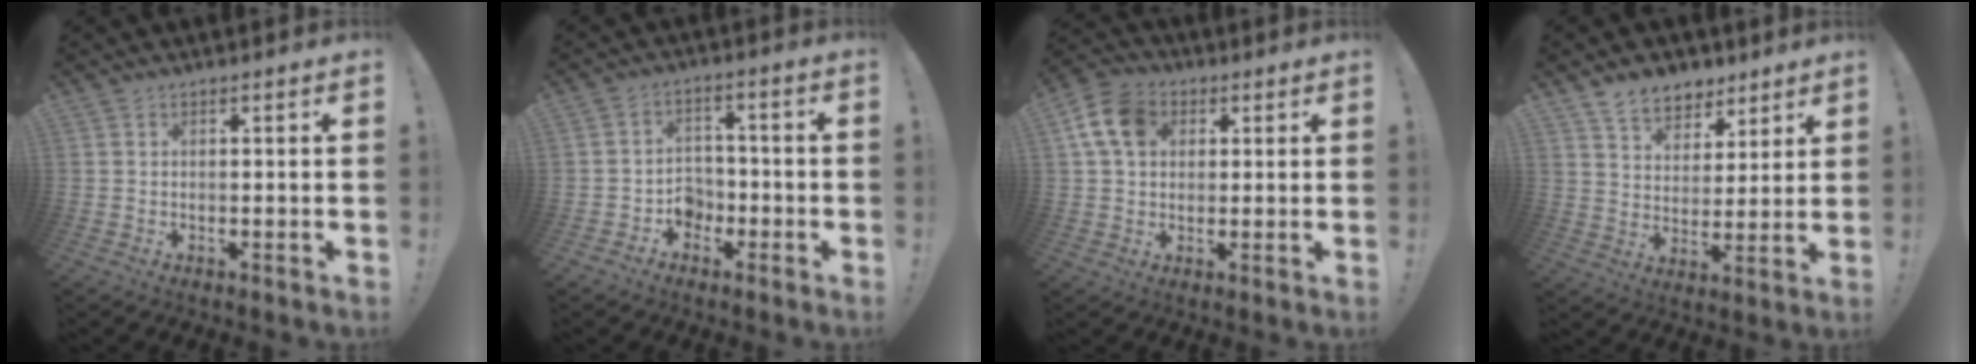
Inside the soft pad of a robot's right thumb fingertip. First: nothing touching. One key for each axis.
{"total": 5.5, "fx": -2.3, "fy": 4.7, "fz": 1.6, "tx": -0.040, "ty": 0.012, "tz": -0.039}
{"total": 11.0, "fx": 3.2, "fy": 8.1, "fz": 6.7, "tx": -0.118, "ty": 0.007, "tz": 0.065}
{"total": 9.7, "fx": 7.2, "fy": 6.0, "fz": 2.3, "tx": -0.035, "ty": -0.051, "tz": 0.141}